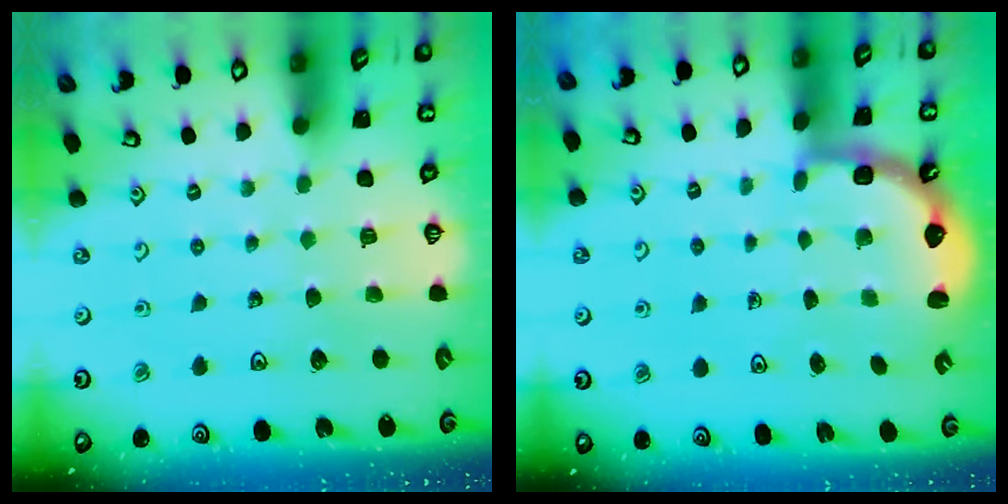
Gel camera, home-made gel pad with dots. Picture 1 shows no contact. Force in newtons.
{"total": 2.5, "press": 2.1, "slide": 1.3}